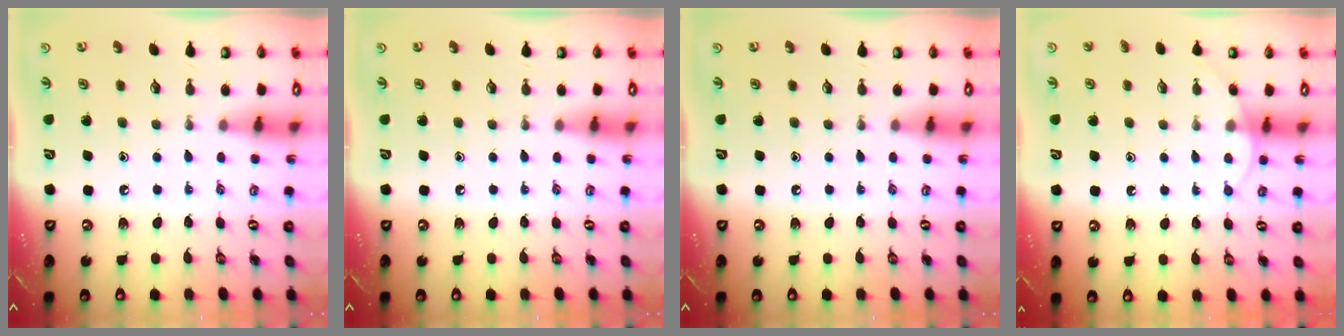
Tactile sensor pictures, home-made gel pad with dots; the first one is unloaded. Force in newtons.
{"total": 0.0}
{"total": 0.0}
{"total": 5.2, "press": 5.2, "slide": 0.5}